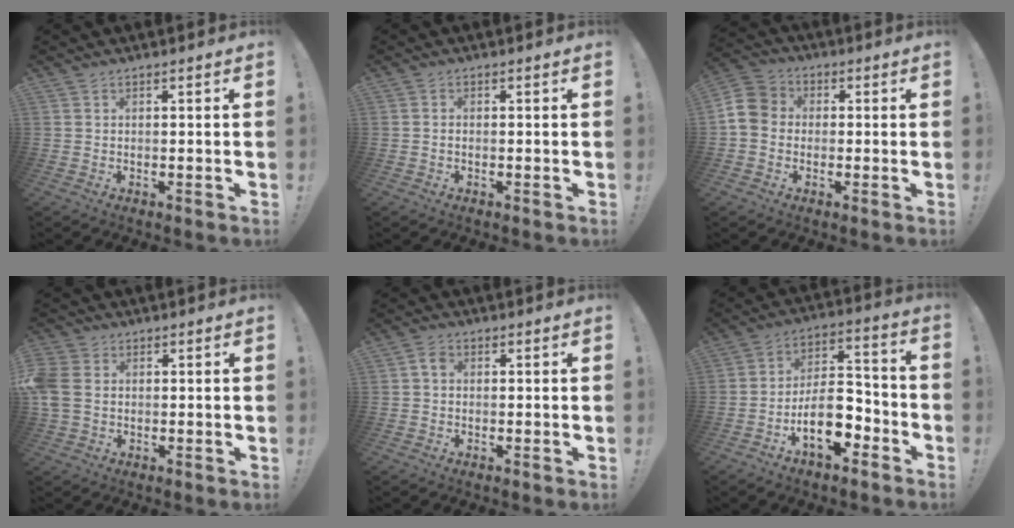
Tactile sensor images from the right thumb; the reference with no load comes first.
{"total": 0.7, "force": [-0.4, 0.3, 0.5], "torque": [-0.016, 0.003, -0.007]}
{"total": 8.5, "force": [-1.1, 7.2, 4.3], "torque": [-0.084, 0.025, -0.016]}
{"total": 7.3, "force": [0.4, 5.6, 4.7], "torque": [-0.116, 0.011, 0.015]}
{"total": 2.4, "force": [0.2, 1.7, 1.6], "torque": [-0.031, 0.008, 0.002]}
{"total": 14.2, "force": [-7.0, 7.5, 9.8], "torque": [-0.173, 0.046, -0.113]}